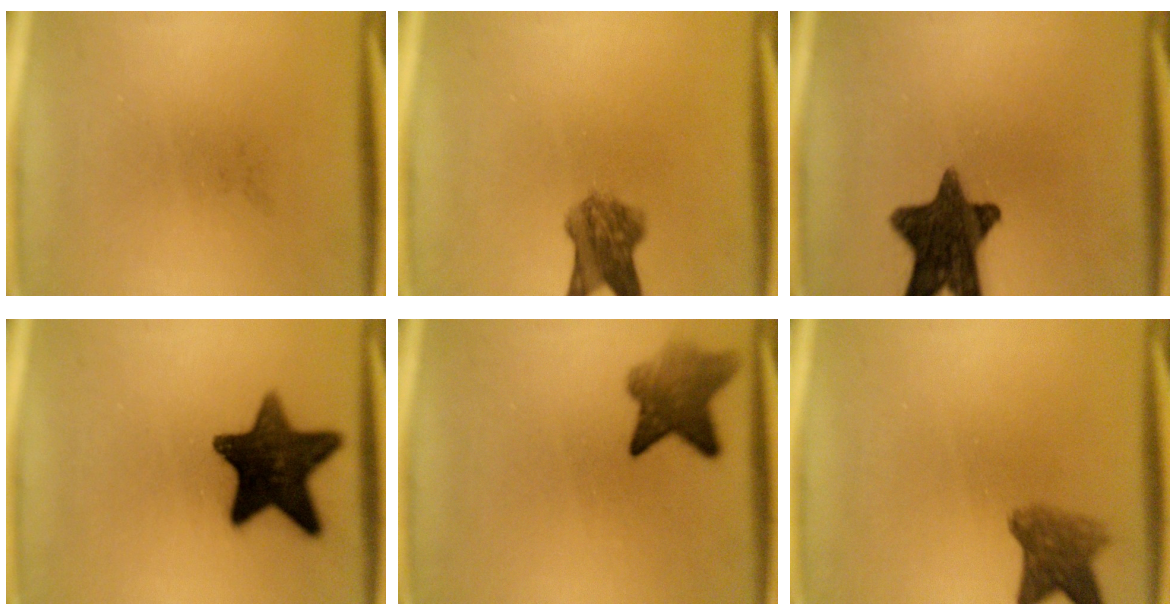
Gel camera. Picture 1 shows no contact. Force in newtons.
{"total": 5.9}
{"total": 13.4}
{"total": 15.0}
{"total": 5.9}
{"total": 5.0}